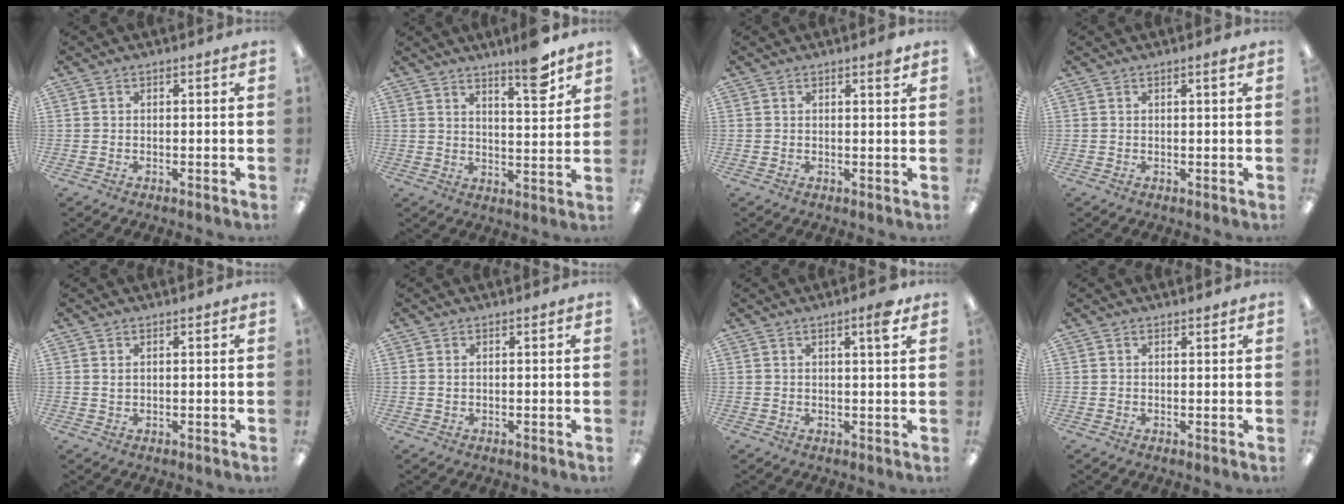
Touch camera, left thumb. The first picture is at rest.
{"total": 8.9, "force": [6.8, 1.7, 5.5], "torque": [-0.068, -0.046, 0.109]}
{"total": 2.1, "force": [1.5, 0.4, 1.4], "torque": [-0.014, -0.005, 0.023]}
{"total": 1.3, "force": [0.8, 0.1, 1.0], "torque": [-0.013, -0.002, 0.012]}
{"total": 1.1, "force": [0.8, 0.5, 0.6], "torque": [-0.014, 0.000, 0.014]}
{"total": 0.6, "force": [0.4, 0.2, 0.4], "torque": [-0.009, 0.002, 0.007]}
{"total": 4.0, "force": [2.5, 0.5, 3.0], "torque": [-0.042, -0.008, 0.037]}
{"total": 1.1, "force": [1.1, 0.2, 0.3], "torque": [0.002, -0.005, 0.018]}